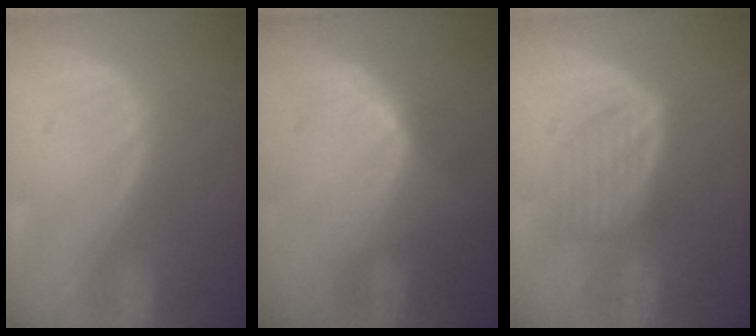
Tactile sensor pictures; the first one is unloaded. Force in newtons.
{"total": 6.1, "press": 6.1, "slide": 0.9}
{"total": 6.3, "press": 5.9, "slide": 2.1}